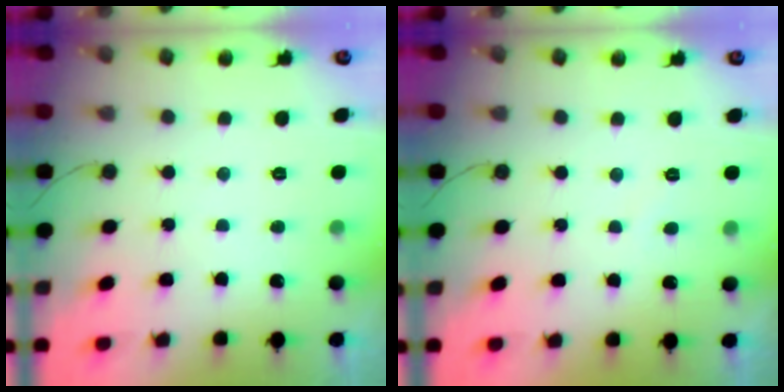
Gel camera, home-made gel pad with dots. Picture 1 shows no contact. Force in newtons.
{"total": 1.6, "press": 1.5, "slide": 0.4}